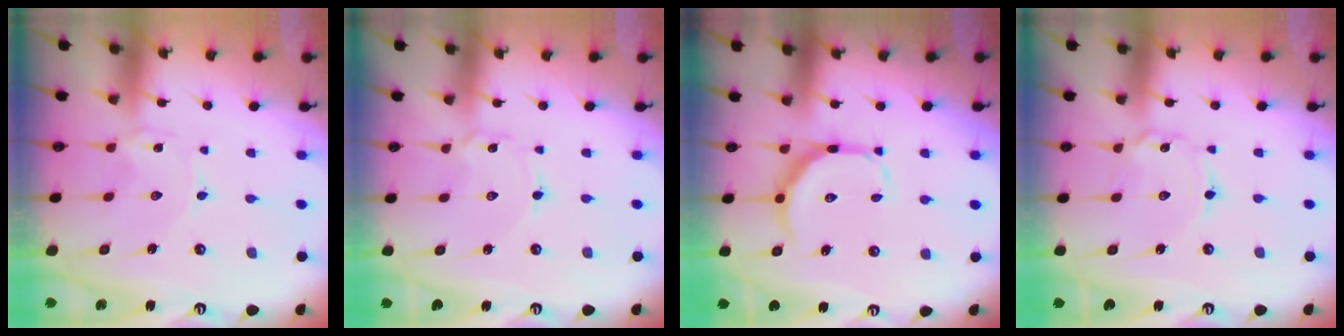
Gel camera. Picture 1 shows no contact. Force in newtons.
{"total": 1.8, "press": 1.8, "slide": 0.1}
{"total": 9.6, "press": 9.5, "slide": 0.9}
{"total": 2.2, "press": 2.2, "slide": 0.3}